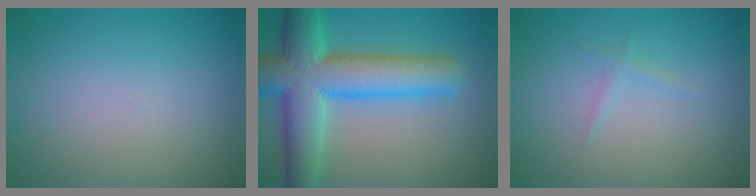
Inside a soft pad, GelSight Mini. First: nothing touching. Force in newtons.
{"total": 10.1, "press": 10.1, "slide": 0.3}
{"total": 0.8, "press": 0.8, "slide": 0.0}